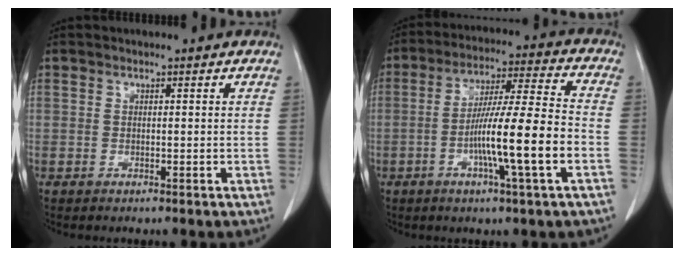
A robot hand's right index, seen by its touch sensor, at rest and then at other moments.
{"total": 13.5, "force": [-3.8, -0.4, 13.0], "torque": [-0.227, 0.002, -0.069]}